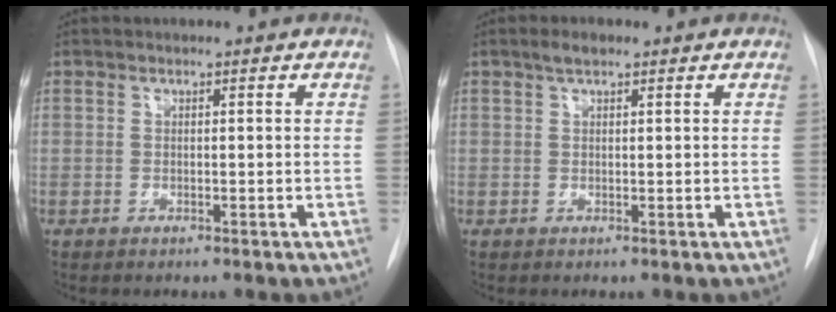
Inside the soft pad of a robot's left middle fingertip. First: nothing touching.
{"total": 1.9, "force": [1.3, 0.7, 1.2], "torque": [-0.023, 0.008, 0.023]}